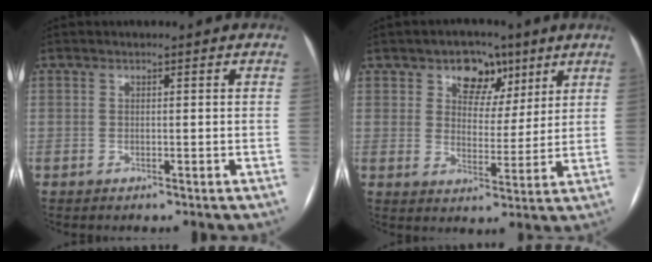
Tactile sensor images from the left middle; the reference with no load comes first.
{"total": 7.6, "force": [4.4, 5.1, 3.5], "torque": [-0.044, 0.015, 0.070]}